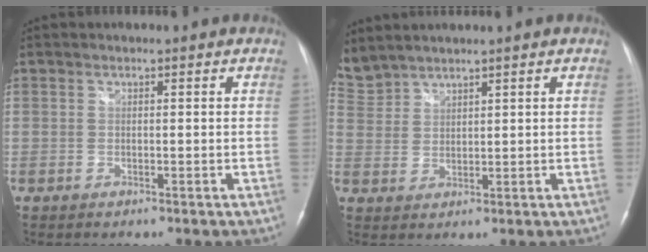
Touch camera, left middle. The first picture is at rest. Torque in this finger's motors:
{"motor_torque": [-0.20, -0.22, -0.08, -0.01]}